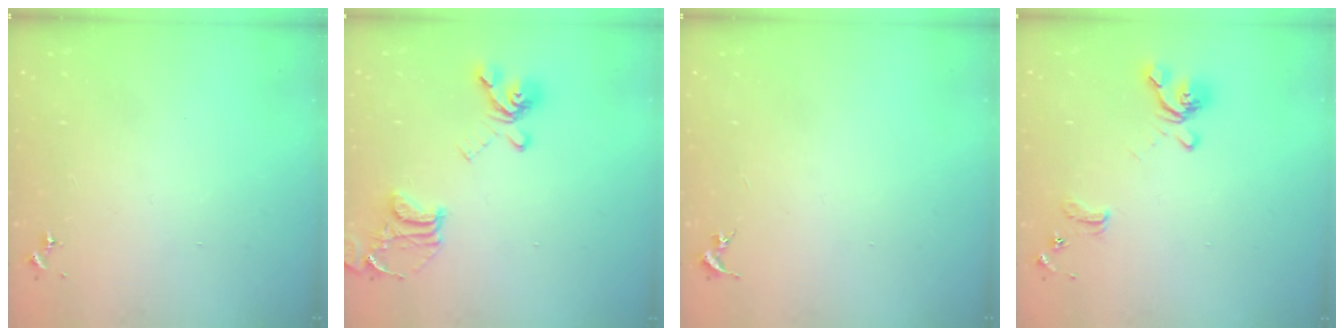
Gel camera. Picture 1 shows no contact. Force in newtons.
{"total": 17.6, "press": 17.5, "slide": 1.6}
{"total": 0.0}
{"total": 12.7, "press": 12.6, "slide": 1.4}